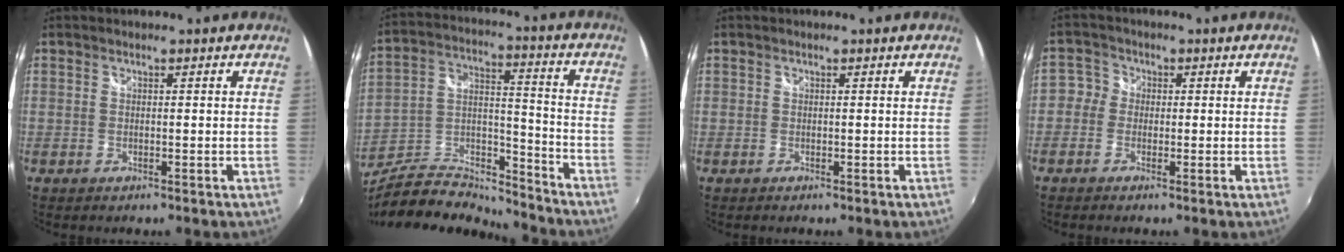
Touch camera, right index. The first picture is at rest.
{"total": 16.2, "force": [-13.2, 6.1, 7.1], "torque": [-0.148, 0.024, -0.225]}
{"total": 0.7, "force": [-0.2, 0.7, -0.1], "torque": [-0.001, 0.000, -0.004]}
{"total": 3.4, "force": [-1.3, 3.2, 0.5], "torque": [-0.003, 0.006, -0.037]}